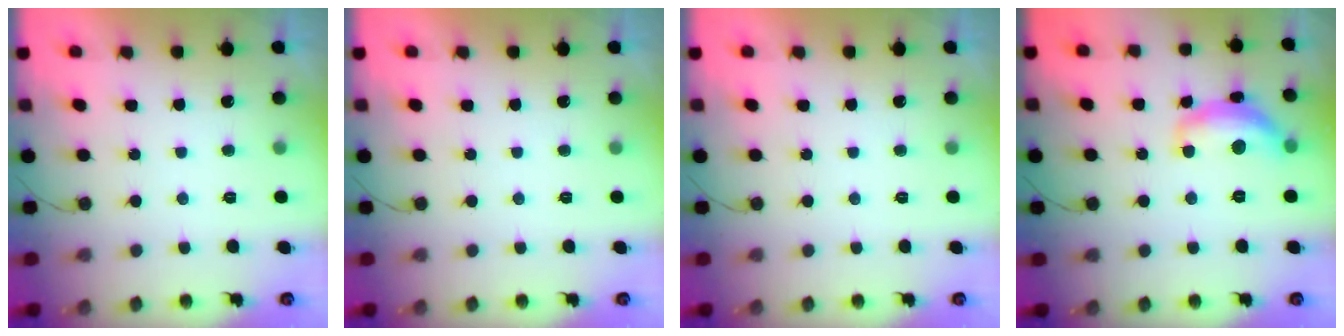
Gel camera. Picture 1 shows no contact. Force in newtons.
{"total": 0.0}
{"total": 0.0}
{"total": 12.5, "press": 12.5, "slide": 0.7}